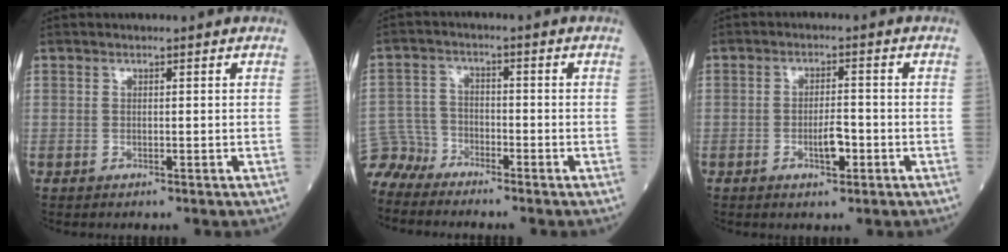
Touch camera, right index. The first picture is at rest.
{"total": 6.1, "force": [-5.7, 2.2, 0.2], "torque": [-0.021, 0.000, -0.115]}
{"total": 5.0, "force": [-1.9, 1.9, 4.2], "torque": [-0.079, 0.004, -0.028]}